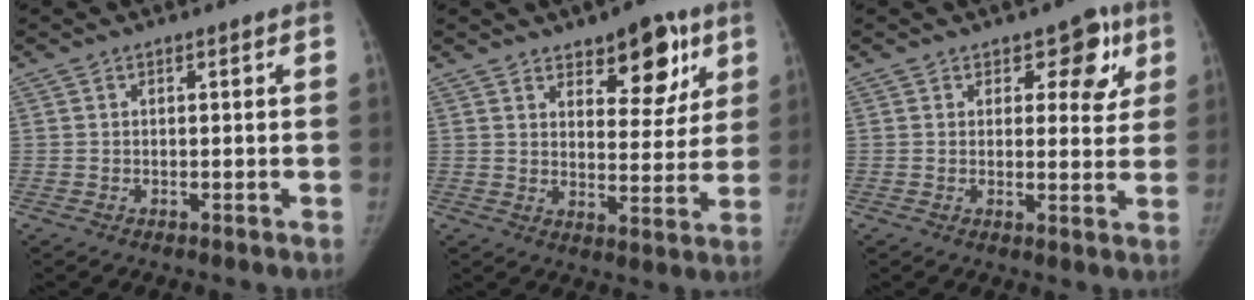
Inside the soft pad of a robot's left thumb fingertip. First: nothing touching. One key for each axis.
{"total": 12.0, "fx": 7.0, "fy": 5.7, "fz": 7.9, "tx": -0.062, "ty": -0.037, "tz": 0.101}
{"total": 7.1, "fx": 3.4, "fy": 4.3, "fz": 4.5, "tx": -0.012, "ty": -0.012, "tz": 0.038}